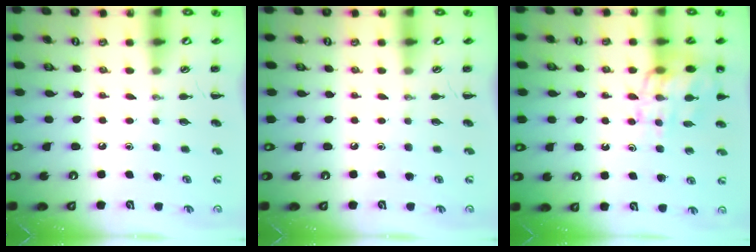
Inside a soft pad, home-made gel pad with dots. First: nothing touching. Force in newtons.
{"total": 0.0}
{"total": 15.7, "press": 15.4, "slide": 3.0}